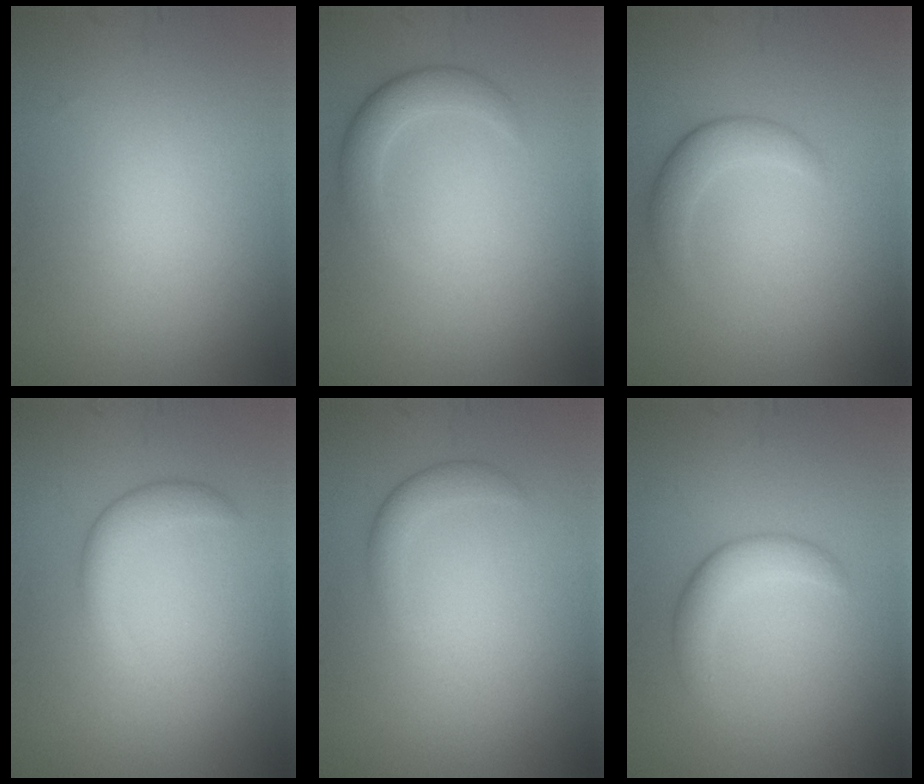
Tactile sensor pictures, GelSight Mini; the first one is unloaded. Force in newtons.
{"total": 2.8, "press": 2.8, "slide": 0.0}
{"total": 2.4, "press": 2.4, "slide": 0.1}
{"total": 2.5, "press": 2.5, "slide": 0.1}
{"total": 1.9, "press": 1.9, "slide": 0.1}
{"total": 2.9, "press": 2.9, "slide": 0.2}